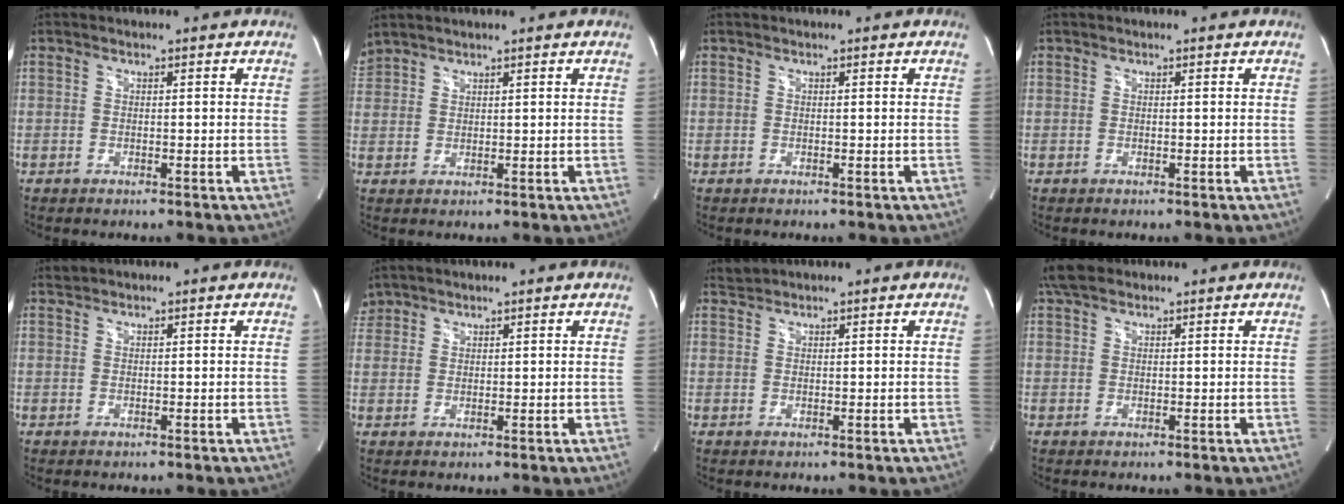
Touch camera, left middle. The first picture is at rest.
{"total": 3.3, "force": [3.2, 0.6, 0.7], "torque": [-0.025, 0.029, 0.067]}
{"total": 0.0}
{"total": 0.0}
{"total": 0.7, "force": [0.7, -0.1, -0.2], "torque": [-0.006, 0.005, 0.016]}
{"total": 2.9, "force": [2.5, 1.5, -0.2], "torque": [0.004, 0.014, 0.048]}
{"total": 1.3, "force": [1.3, -0.1, -0.4], "torque": [-0.004, 0.005, 0.030]}
{"total": 2.5, "force": [1.8, 1.3, 1.1], "torque": [-0.033, 0.021, 0.035]}